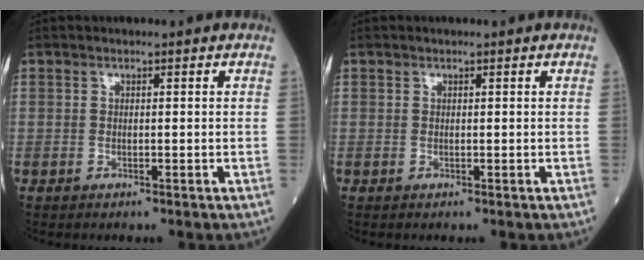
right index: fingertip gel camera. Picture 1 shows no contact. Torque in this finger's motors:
{"motor_torque": [0.00, -0.01, 0.00, 0.00]}